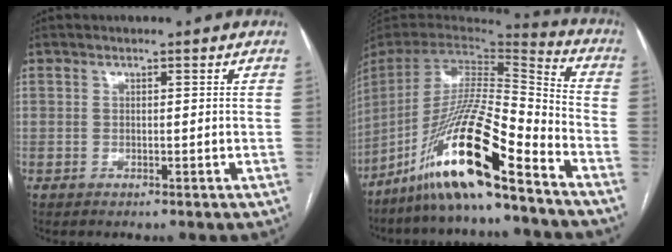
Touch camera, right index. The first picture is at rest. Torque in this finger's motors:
{"motor_torque": [0.71, -0.60, 0.58, 0.21]}